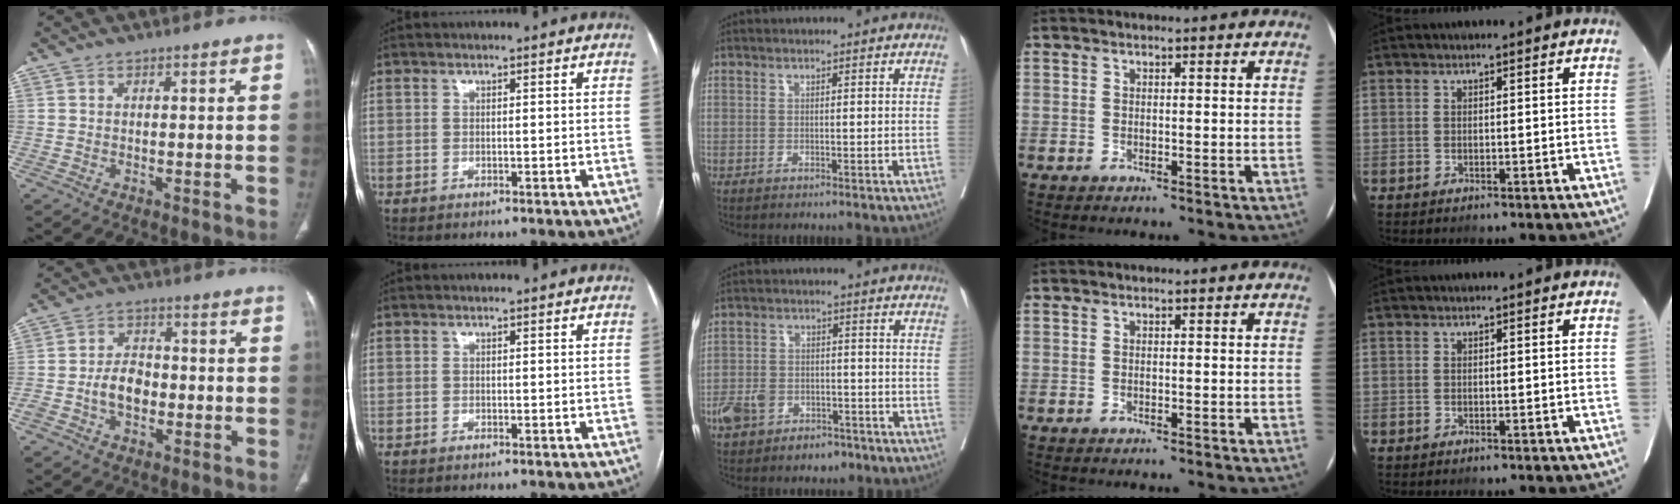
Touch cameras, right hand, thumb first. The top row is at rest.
{"thumb": {"total": 6.4, "force": [-1.6, 4.4, 4.3], "torque": [-0.068, 0.022, -0.034]}, "middle": {"total": 7.7, "force": [-4.3, 4.8, 4.1], "torque": [-0.080, 0.016, -0.064]}}